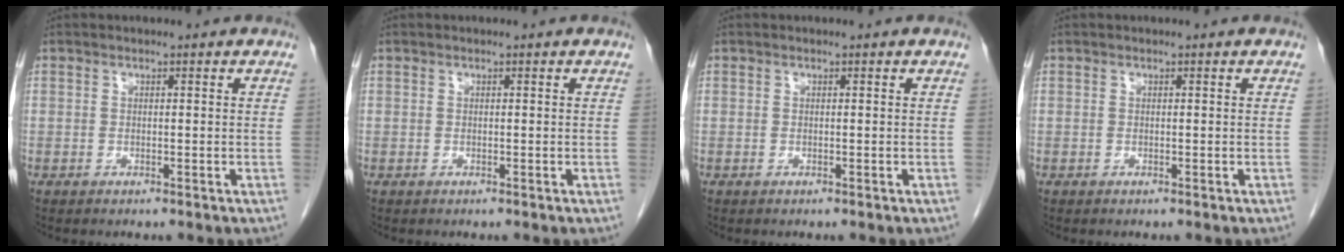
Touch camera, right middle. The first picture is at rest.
{"total": 0.0}
{"total": 0.0}
{"total": 0.0}